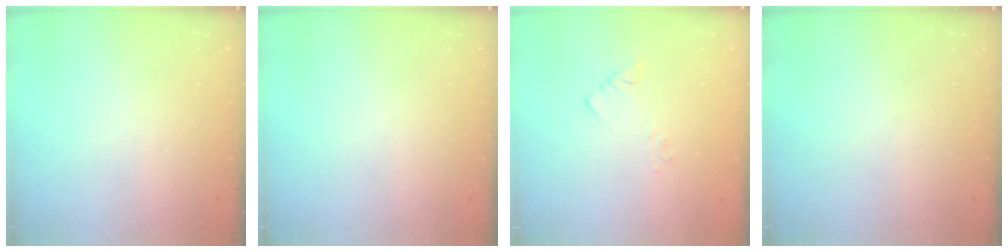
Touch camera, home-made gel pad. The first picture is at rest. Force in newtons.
{"total": 0.0}
{"total": 1.9, "press": 1.9, "slide": 0.1}
{"total": 0.0}